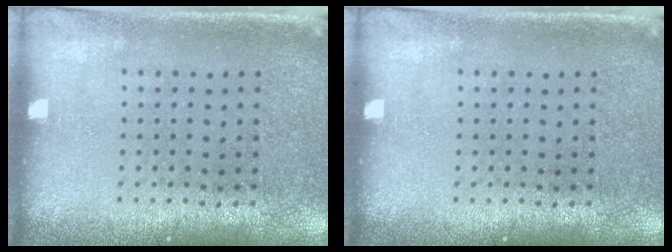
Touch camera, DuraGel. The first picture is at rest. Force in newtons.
{"total": 0.0}